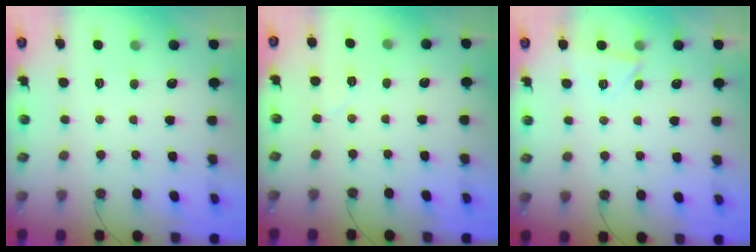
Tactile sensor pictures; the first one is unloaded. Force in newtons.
{"total": 3.9, "press": 3.6, "slide": 1.4}
{"total": 5.3, "press": 2.4, "slide": 4.7}